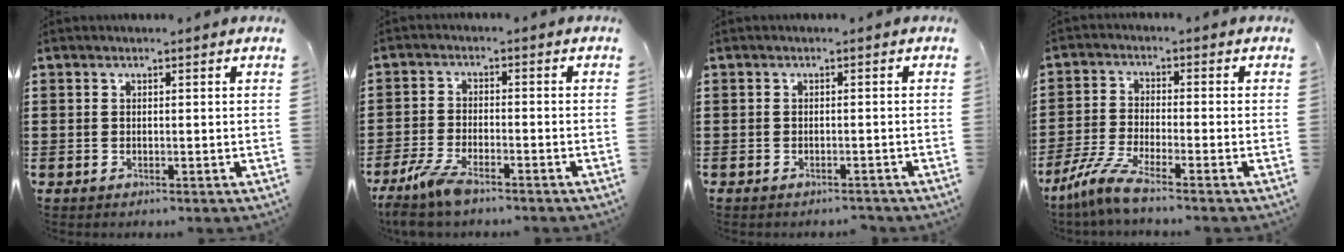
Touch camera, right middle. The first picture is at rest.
{"total": 4.9, "force": [-3.8, 1.1, 2.9], "torque": [-0.081, -0.008, -0.081]}
{"total": 0.9, "force": [-0.9, 0.2, 0.2], "torque": [-0.006, -0.001, -0.018]}
{"total": 5.8, "force": [-4.5, 0.1, 3.7], "torque": [-0.096, -0.022, -0.090]}